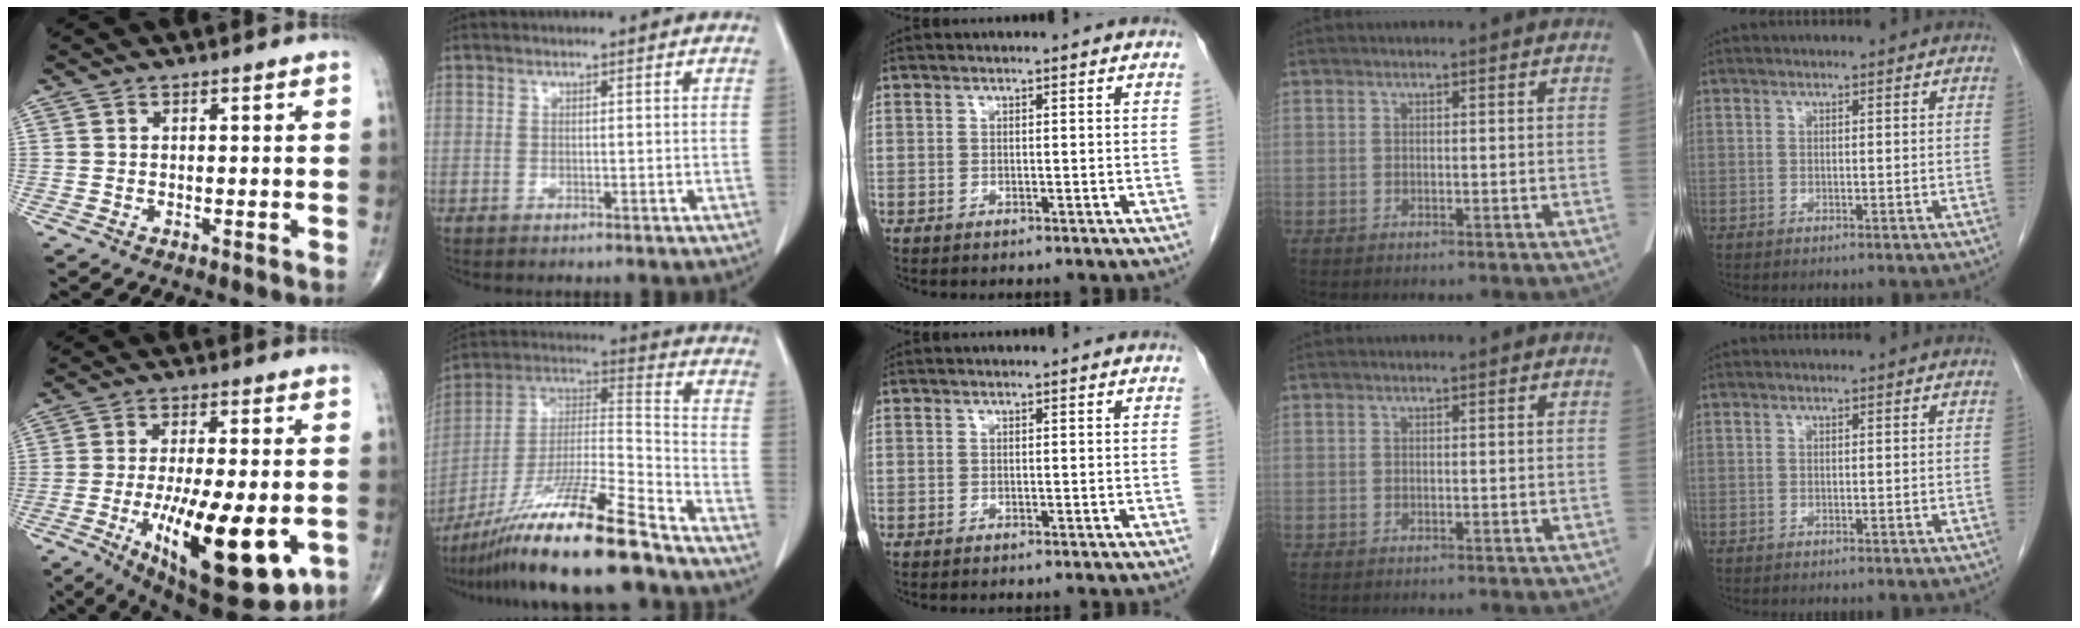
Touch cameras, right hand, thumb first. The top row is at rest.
{"thumb": {"total": 22.2, "force": [-6.4, 7.7, 19.8], "torque": [-0.300, -0.020, -0.079]}, "index": {"total": 20.2, "force": [-15.2, 0.2, 13.3], "torque": [-0.258, -0.024, -0.278]}}